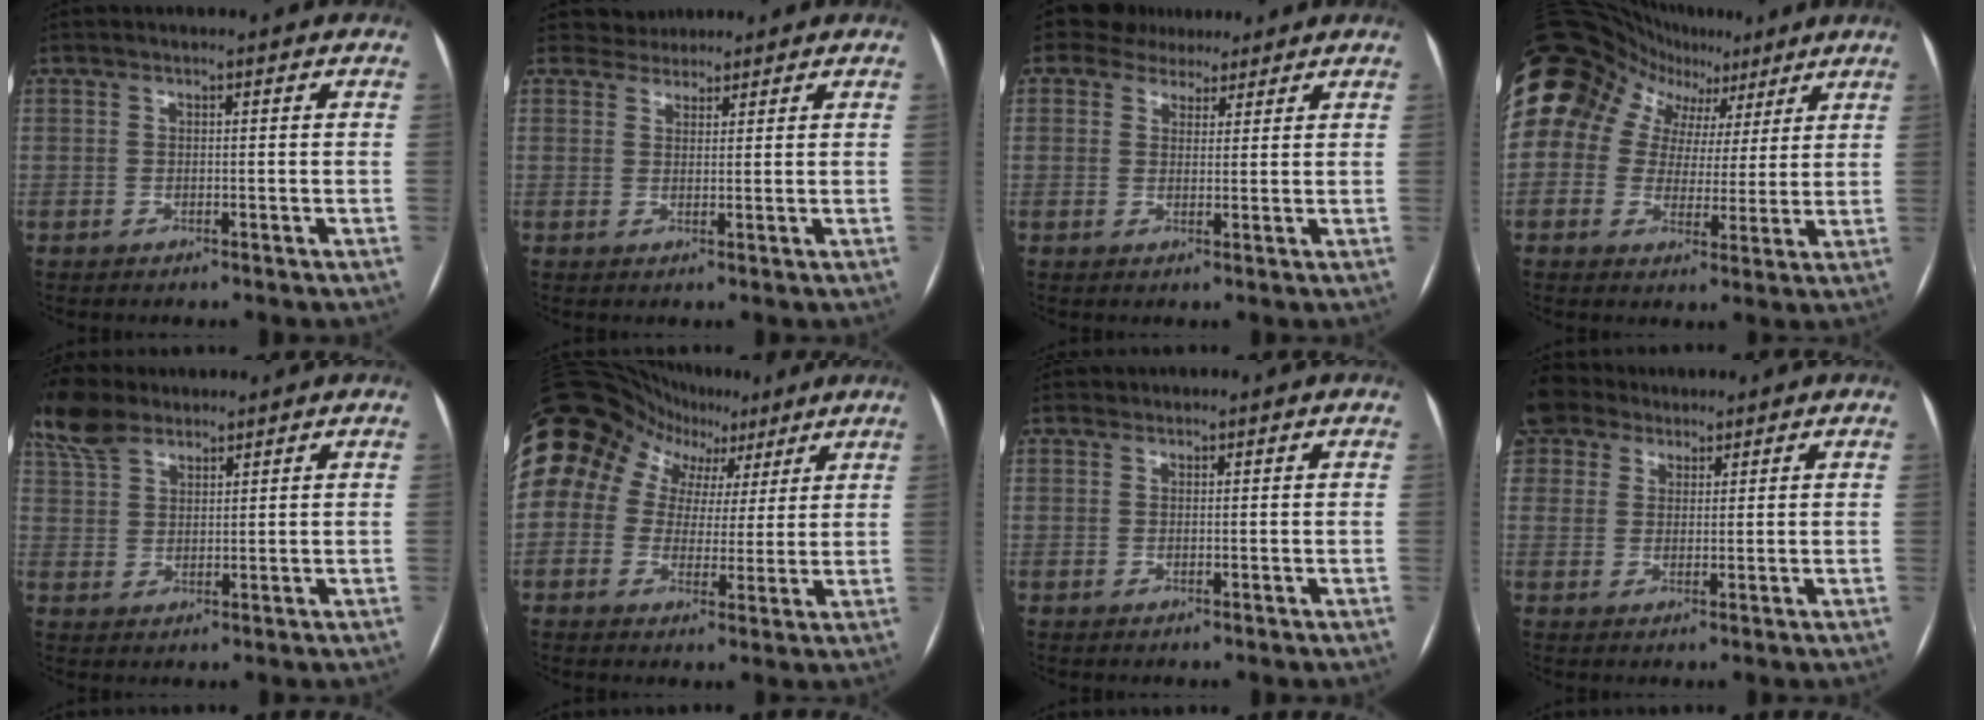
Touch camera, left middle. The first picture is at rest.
{"total": 2.8, "force": [2.6, 1.1, -0.3], "torque": [0.004, 0.015, 0.043]}
{"total": 6.0, "force": [4.8, 3.5, 1.1], "torque": [-0.016, 0.021, 0.072]}
{"total": 24.6, "force": [12.2, 18.8, 10.1], "torque": [-0.266, 0.109, 0.209]}
{"total": 8.0, "force": [6.3, 3.4, 3.5], "torque": [-0.085, 0.028, 0.129]}
{"total": 23.1, "force": [10.9, 18.3, 8.8], "torque": [-0.240, 0.111, 0.187]}
{"total": 0.6, "force": [0.5, 0.3, -0.1], "torque": [0.000, 0.003, 0.009]}
{"total": 6.6, "force": [5.2, 4.0, 0.5], "torque": [-0.015, 0.026, 0.104]}